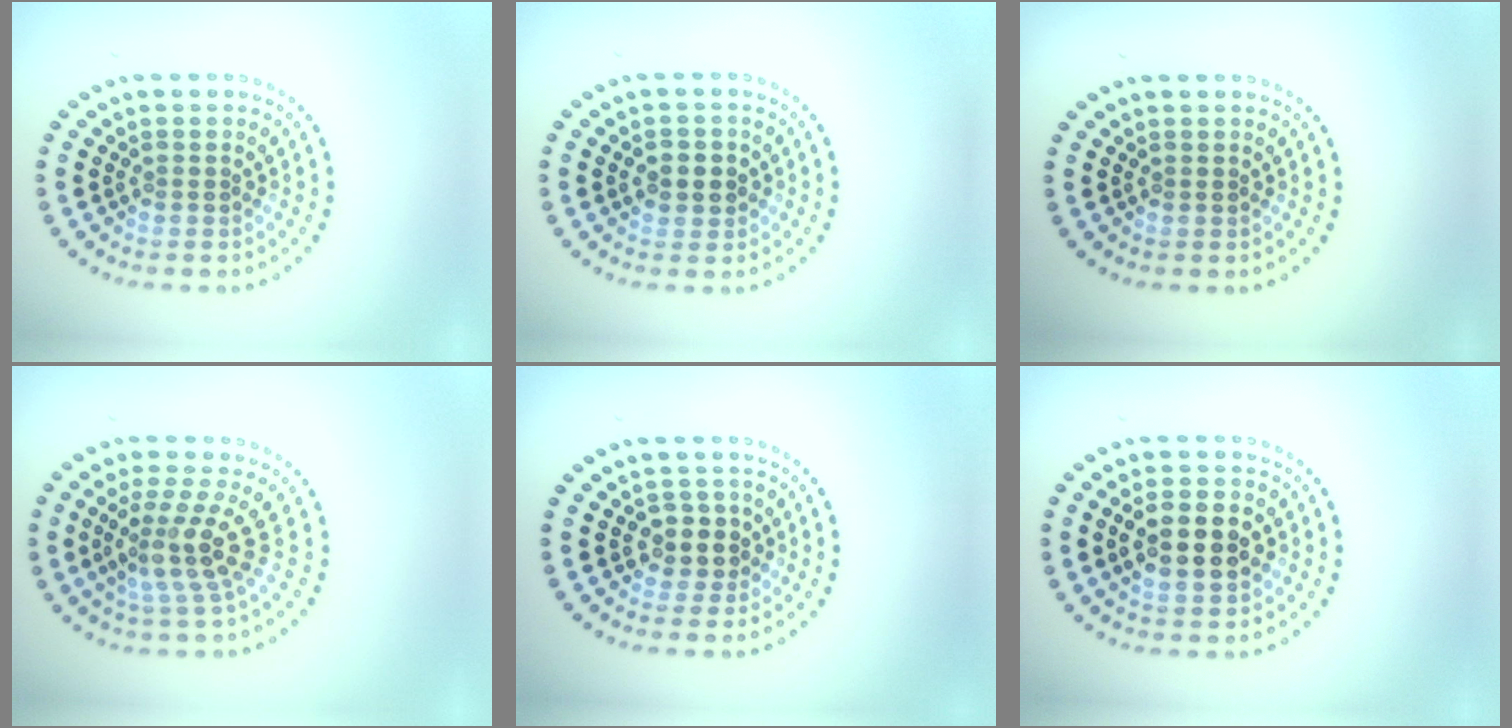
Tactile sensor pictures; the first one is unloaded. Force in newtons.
{"total": 2.3, "press": 2.2, "slide": 0.6}
{"total": 0.0}
{"total": 4.0, "press": 2.8, "slide": 2.8}
{"total": 2.3, "press": 2.1, "slide": 1.0}
{"total": 4.9, "press": 4.9, "slide": 0.2}